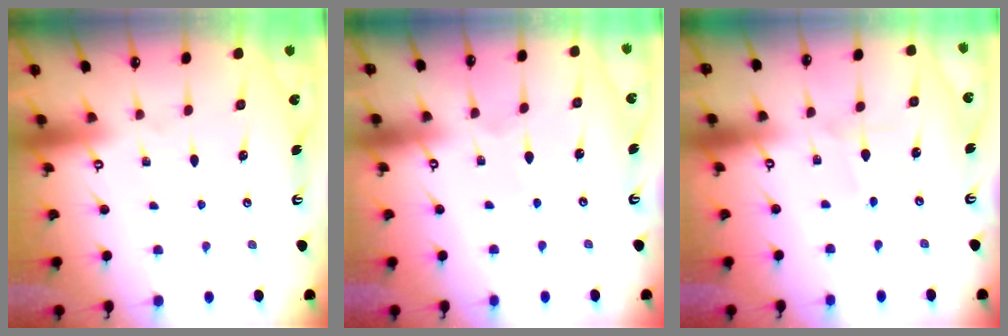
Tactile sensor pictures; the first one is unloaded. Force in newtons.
{"total": 2.3, "press": 2.2, "slide": 0.2}
{"total": 0.8, "press": 0.8, "slide": 0.0}